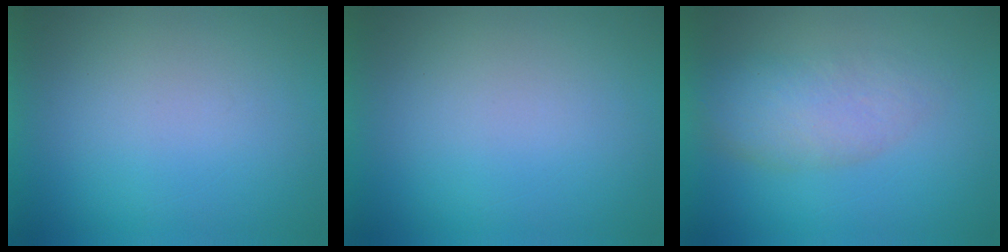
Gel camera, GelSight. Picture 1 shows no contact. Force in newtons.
{"total": 0.0}
{"total": 4.4}